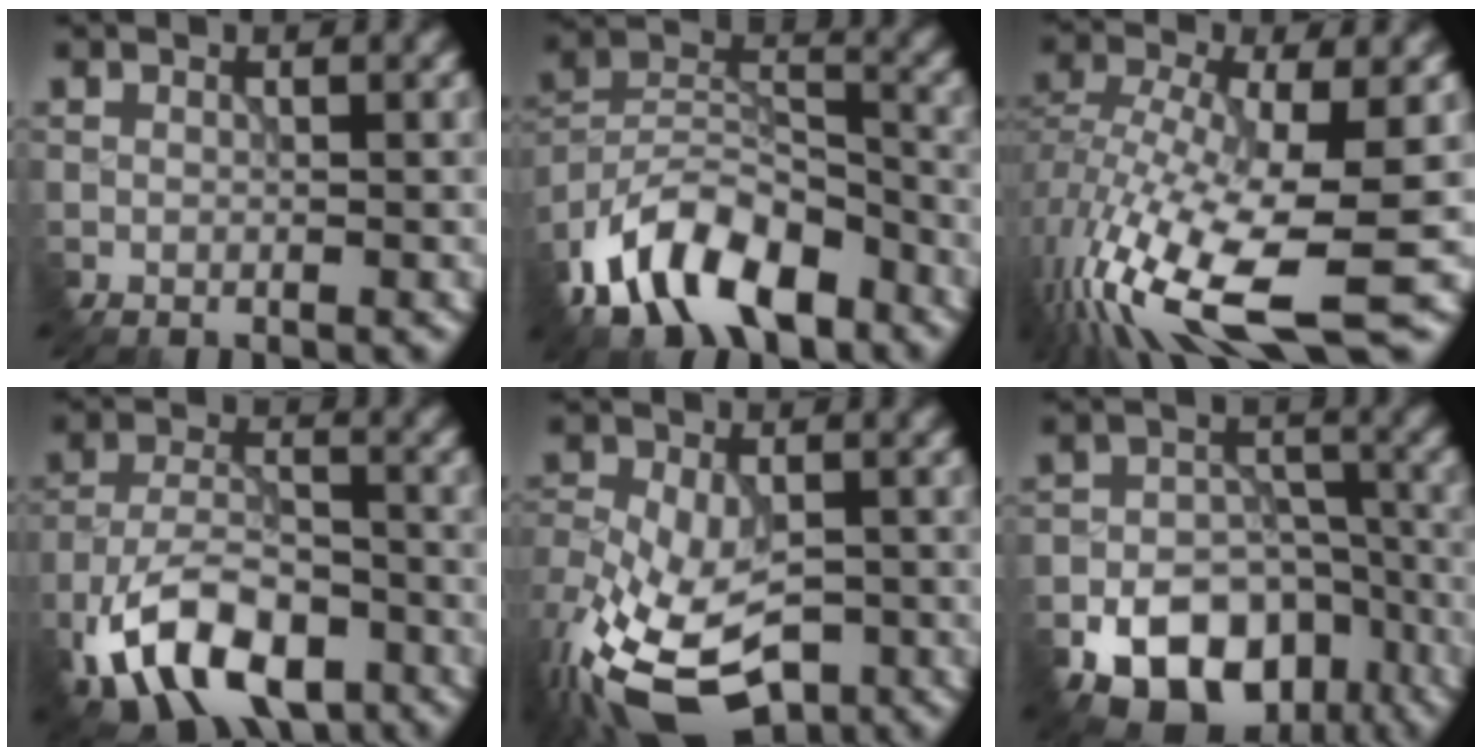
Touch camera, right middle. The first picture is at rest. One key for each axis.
{"total": 10.0, "fx": -6.6, "fy": 4.9, "fz": 5.6, "tx": -0.105, "ty": 0.011, "tz": -0.131}
{"total": 14.0, "fx": -5.5, "fy": 4.7, "fz": 12.0, "tx": -0.256, "ty": -0.013, "tz": -0.082}
{"total": 9.4, "fx": -5.4, "fy": 4.8, "fz": 6.0, "tx": -0.121, "ty": 0.005, "tz": -0.101}
{"total": 12.2, "fx": -6.6, "fy": 7.3, "fz": 7.2, "tx": -0.139, "ty": -0.029, "tz": -0.101}
{"total": 10.7, "fx": -6.3, "fy": 7.1, "fz": 4.8, "tx": -0.076, "ty": 0.003, "tz": -0.089}